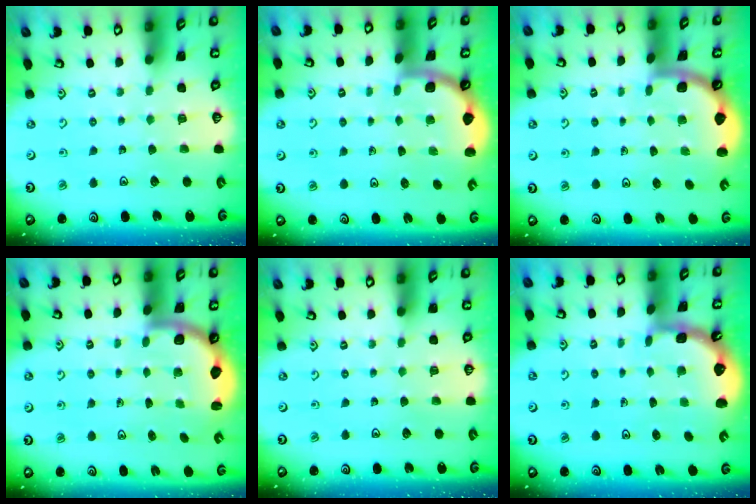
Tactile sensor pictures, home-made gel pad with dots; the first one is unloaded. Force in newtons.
{"total": 1.8, "press": 1.8, "slide": 0.0}
{"total": 1.8, "press": 1.8, "slide": 0.0}
{"total": 2.6, "press": 2.5, "slide": 0.7}
{"total": 0.0}
{"total": 1.7, "press": 1.7, "slide": 0.2}